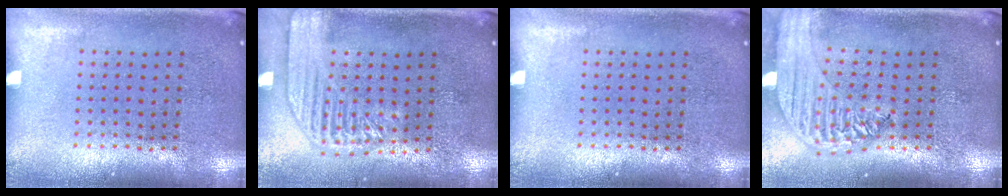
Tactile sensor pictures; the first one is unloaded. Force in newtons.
{"total": 2.1, "press": 1.9, "slide": 0.9}
{"total": 0.0}
{"total": 2.2, "press": 2.0, "slide": 0.9}